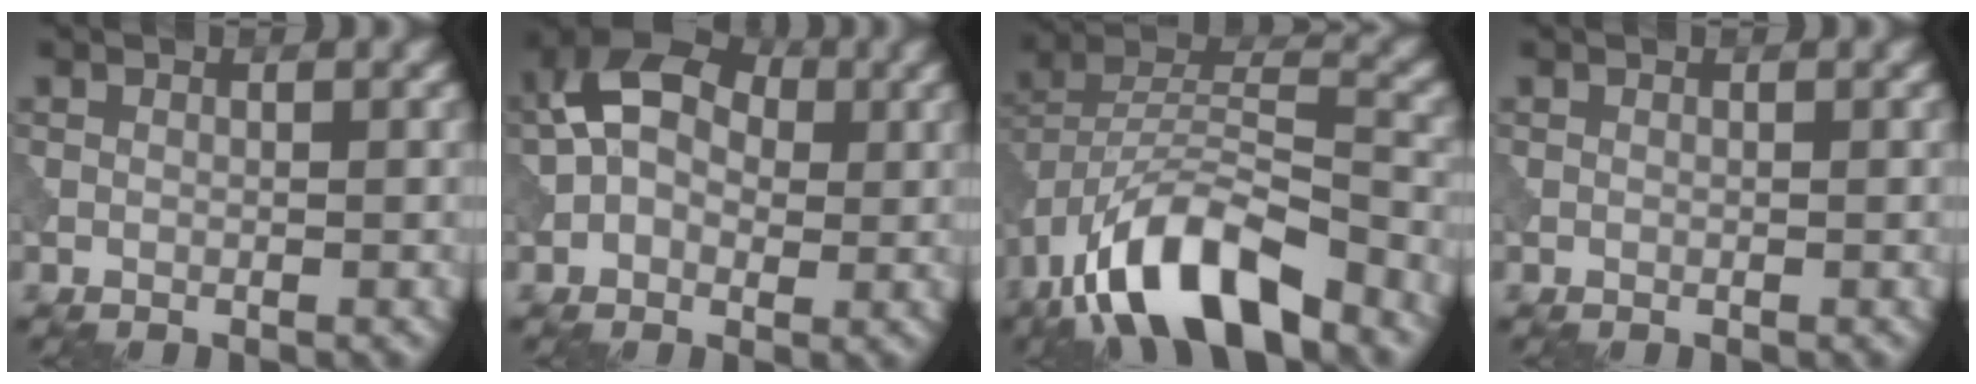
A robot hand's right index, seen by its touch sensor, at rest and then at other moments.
{"total": 7.6, "force": [1.1, 5.3, 5.4], "torque": [-0.099, 0.030, 0.001]}
{"total": 11.3, "force": [-7.5, 4.0, 7.4], "torque": [-0.128, 0.011, -0.147]}
{"total": 0.0}